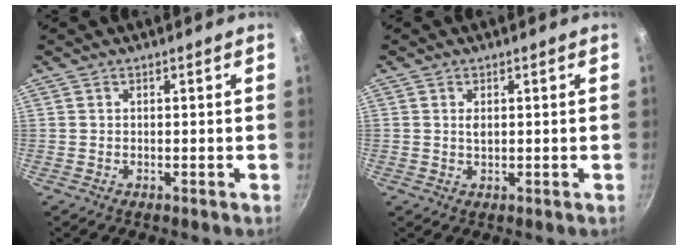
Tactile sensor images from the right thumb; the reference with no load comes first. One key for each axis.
{"total": 1.3, "fx": 0.4, "fy": 0.8, "fz": 1.0, "tx": -0.018, "ty": 0.000, "tz": 0.007}